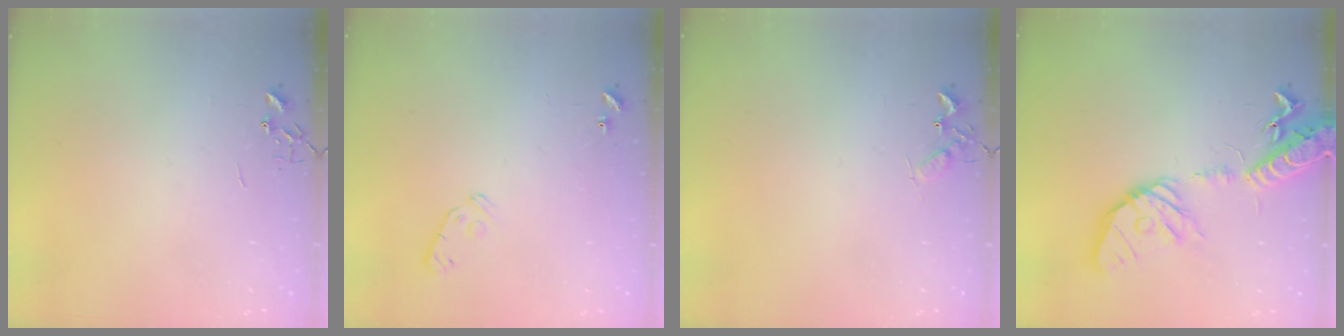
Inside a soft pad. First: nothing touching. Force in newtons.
{"total": 5.9, "press": 5.9, "slide": 0.6}
{"total": 4.6, "press": 4.6, "slide": 0.6}
{"total": 22.7, "press": 22.4, "slide": 3.7}